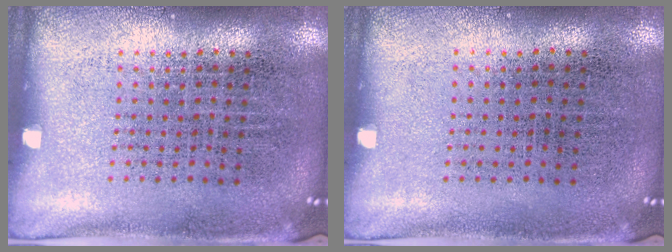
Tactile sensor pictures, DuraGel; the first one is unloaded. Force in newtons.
{"total": 0.0}